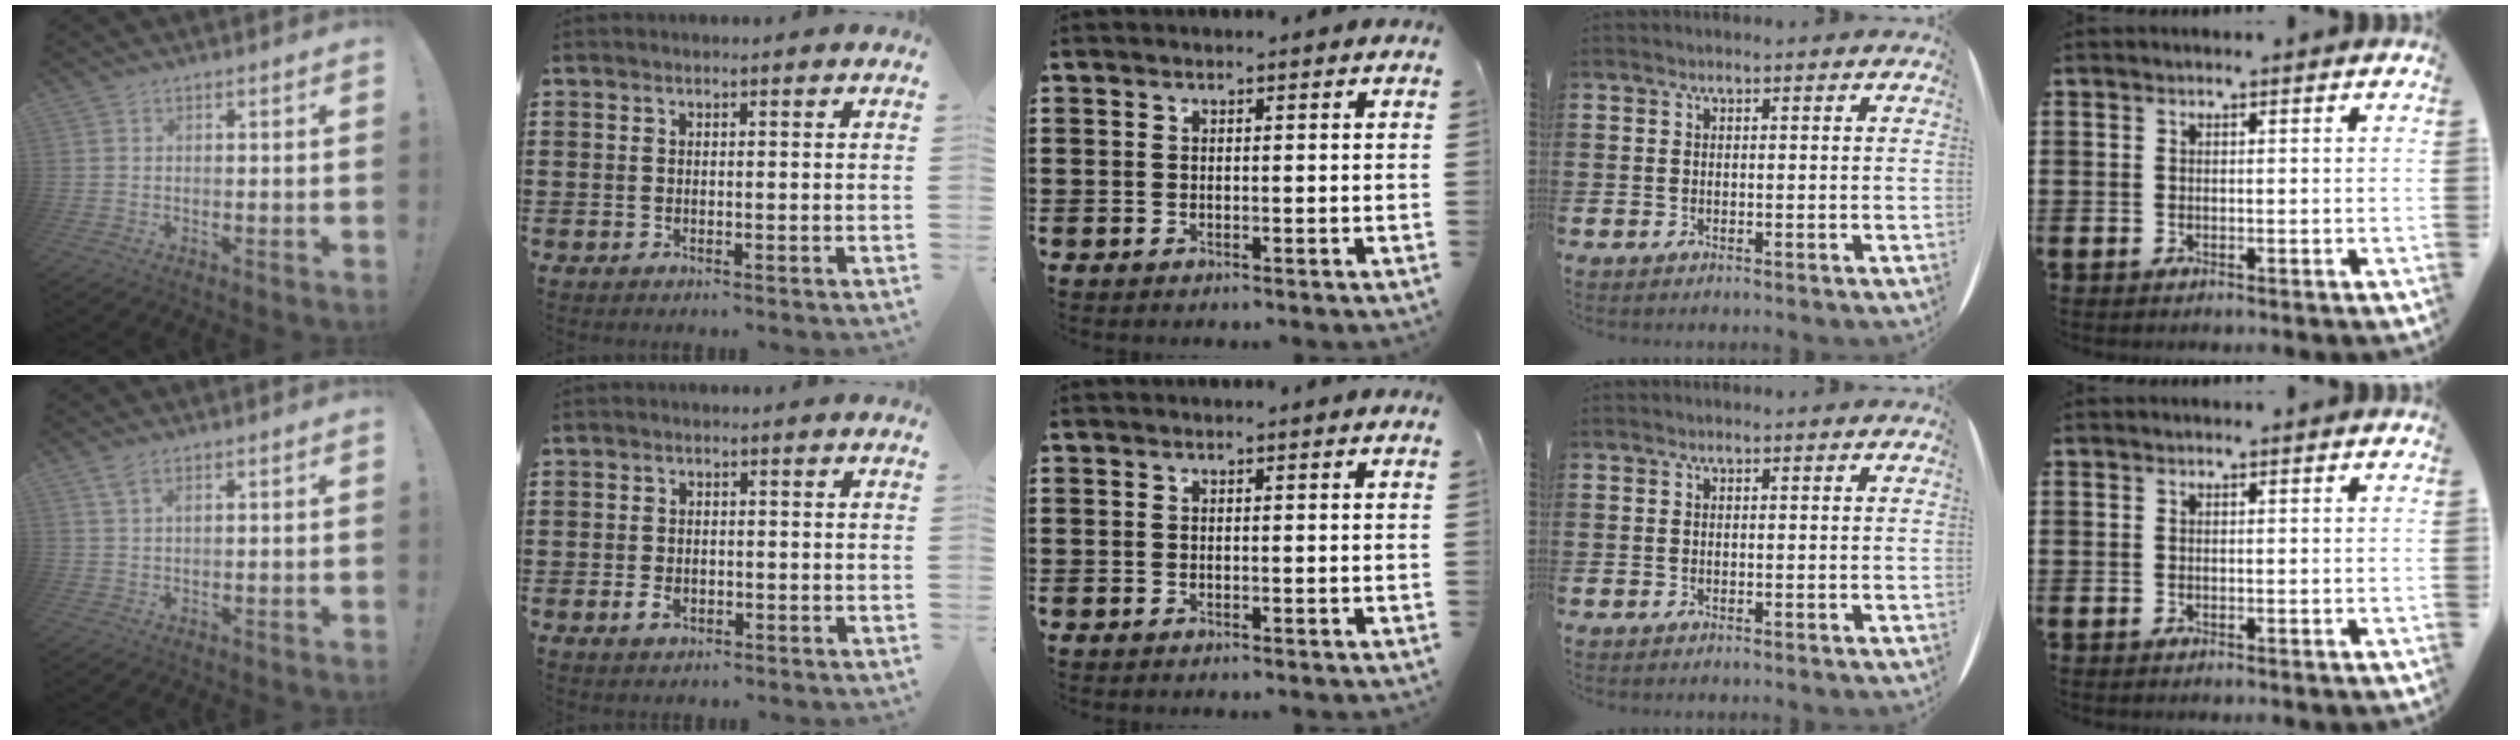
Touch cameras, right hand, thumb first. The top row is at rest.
{"thumb": {"total": 2.0, "force": [1.3, 0.8, 1.4], "torque": [-0.023, -0.002, 0.022]}, "index": {"total": 1.9, "force": [-0.7, 1.2, 1.3], "torque": [-0.032, -0.001, -0.016]}}